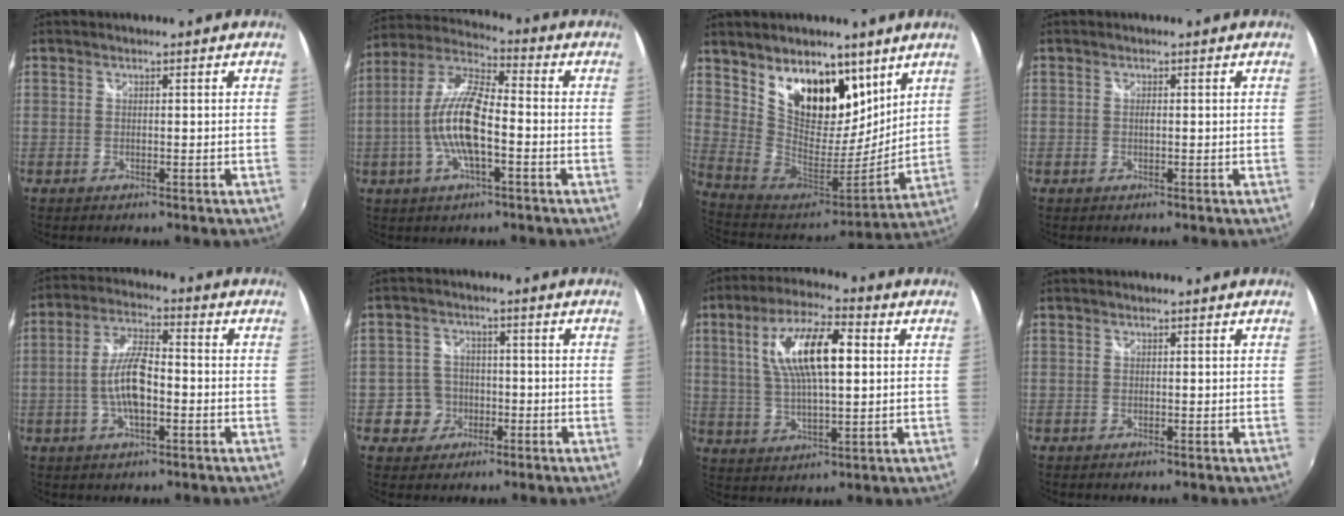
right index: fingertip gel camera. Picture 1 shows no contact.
{"total": 12.9, "force": [-3.0, 3.8, 12.0], "torque": [-0.243, 0.003, -0.060]}
{"total": 20.6, "force": [11.4, 11.8, 12.4], "torque": [-0.230, 0.003, 0.215]}
{"total": 0.6, "force": [0.0, 0.3, 0.6], "torque": [-0.011, 0.000, -0.003]}
{"total": 9.0, "force": [-2.2, 3.1, 8.1], "torque": [-0.163, 0.007, -0.040]}
{"total": 5.4, "force": [-1.9, 5.0, 0.5], "torque": [-0.009, 0.018, -0.028]}
{"total": 13.6, "force": [3.1, 4.5, 12.4], "torque": [-0.230, 0.015, 0.057]}
{"total": 0.0}